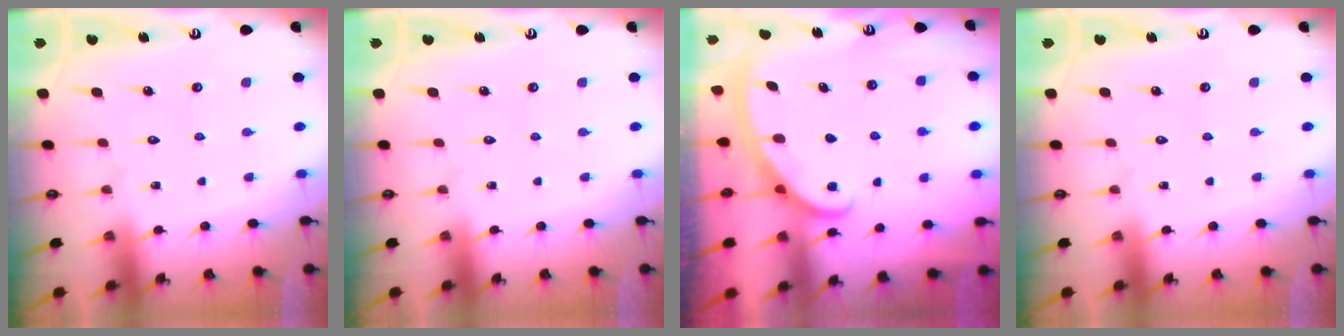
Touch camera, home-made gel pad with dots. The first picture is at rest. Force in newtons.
{"total": 0.0}
{"total": 2.8, "press": 2.8, "slide": 0.4}
{"total": 0.0}